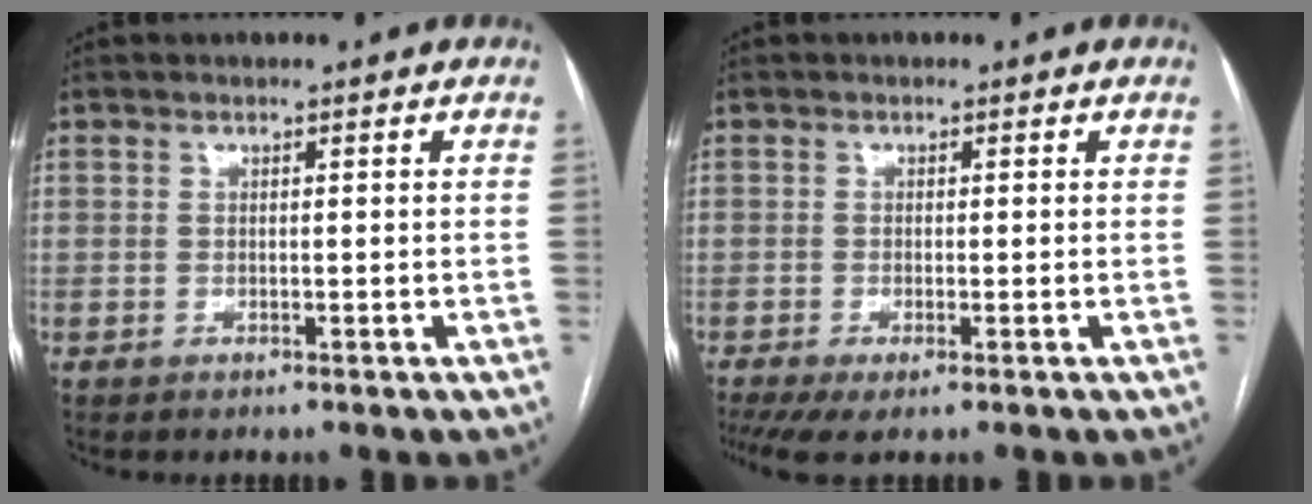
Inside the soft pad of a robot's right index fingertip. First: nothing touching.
{"total": 3.9, "force": [-2.0, 1.3, 3.1], "torque": [-0.057, -0.011, -0.034]}